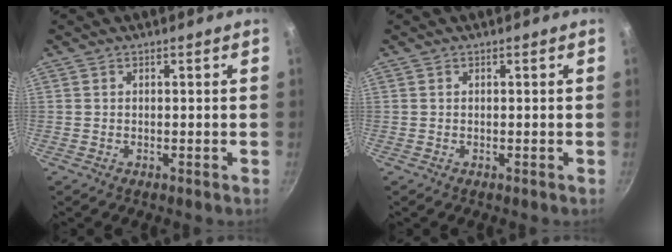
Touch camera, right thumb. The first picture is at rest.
{"total": 0.0}